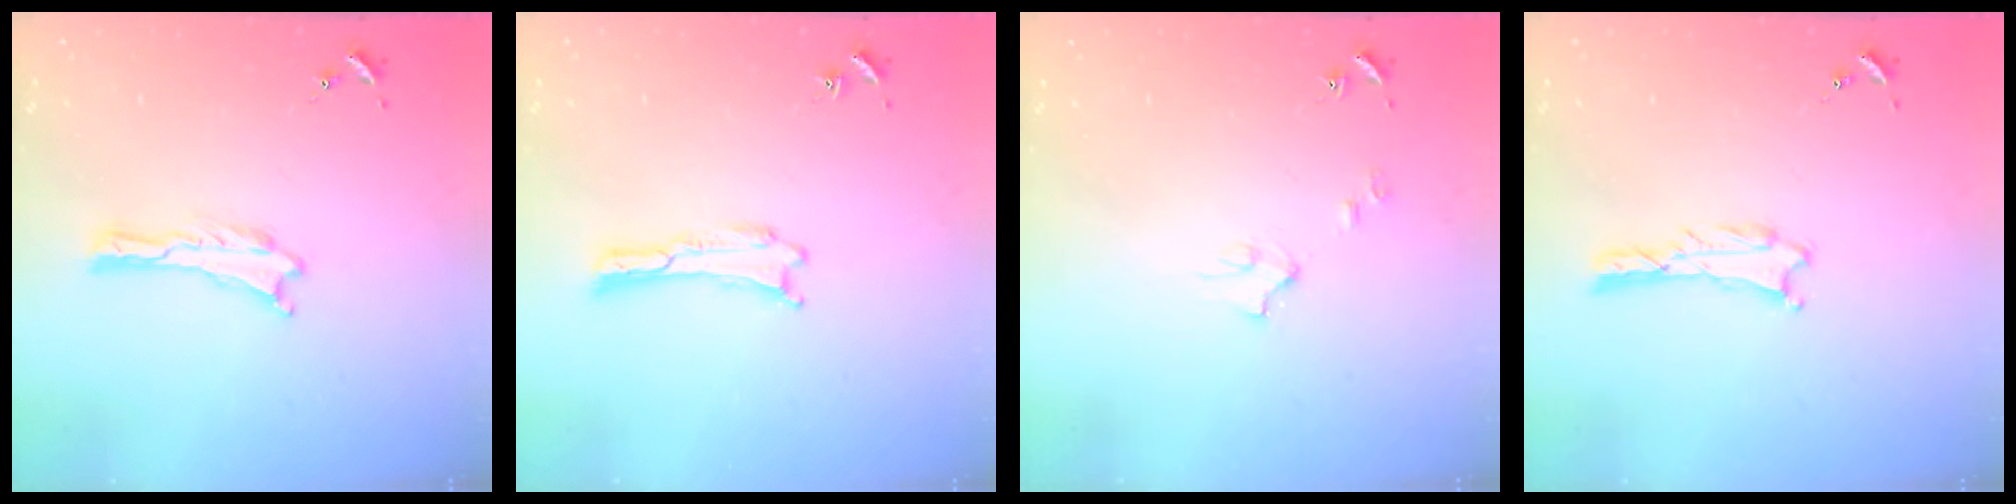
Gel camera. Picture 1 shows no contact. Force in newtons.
{"total": 0.0}
{"total": 3.1, "press": 3.1, "slide": 0.3}
{"total": 1.0, "press": 1.0, "slide": 0.1}